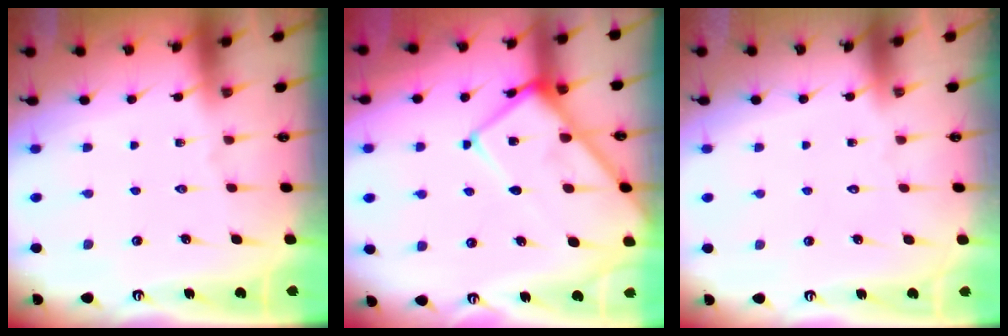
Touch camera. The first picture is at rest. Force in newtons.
{"total": 13.1, "press": 13.0, "slide": 1.3}
{"total": 1.8, "press": 1.8, "slide": 0.1}